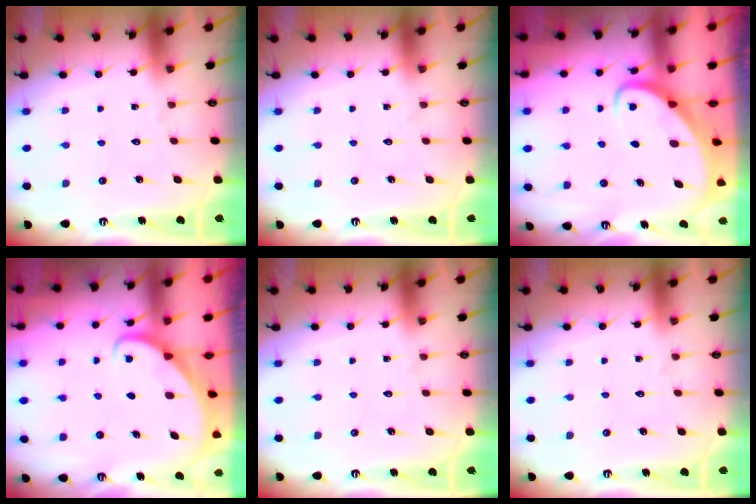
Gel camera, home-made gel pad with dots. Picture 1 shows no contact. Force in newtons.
{"total": 0.0}
{"total": 2.8, "press": 2.8, "slide": 0.4}
{"total": 2.0, "press": 2.0, "slide": 0.3}
{"total": 0.0}
{"total": 0.0}